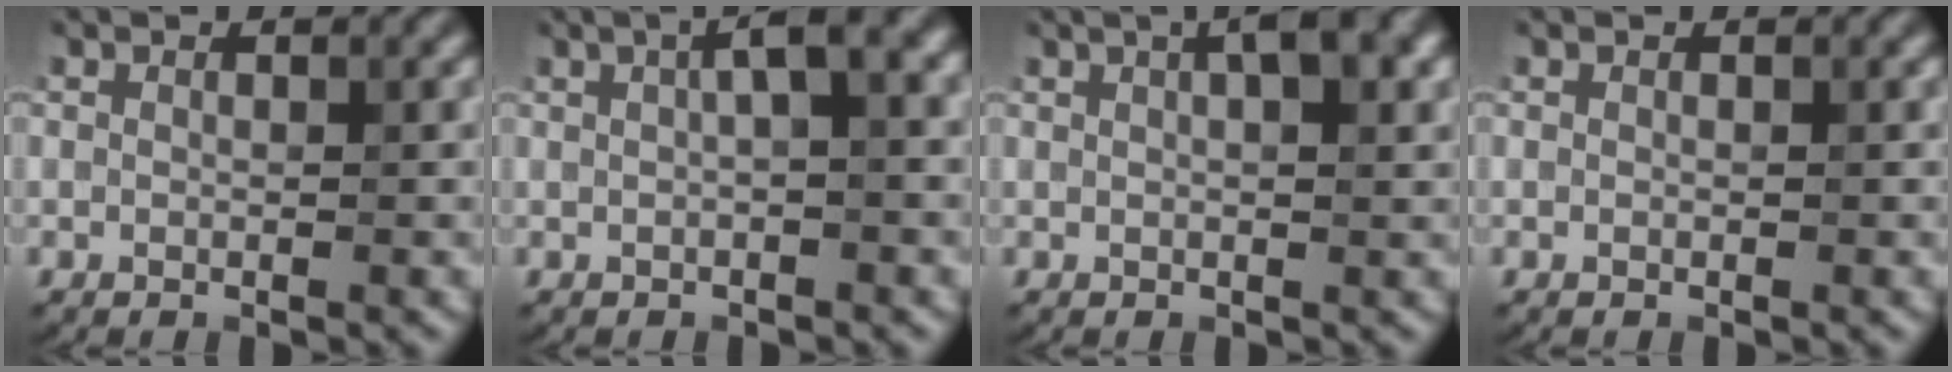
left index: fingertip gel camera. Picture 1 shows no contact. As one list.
[{"total": 3.7, "force": [1.0, 0.7, 3.5], "torque": [-0.054, 0.017, 0.012]}, {"total": 3.7, "force": [1.6, 1.0, 3.2], "torque": [-0.038, 0.009, 0.020]}, {"total": 0.0}]